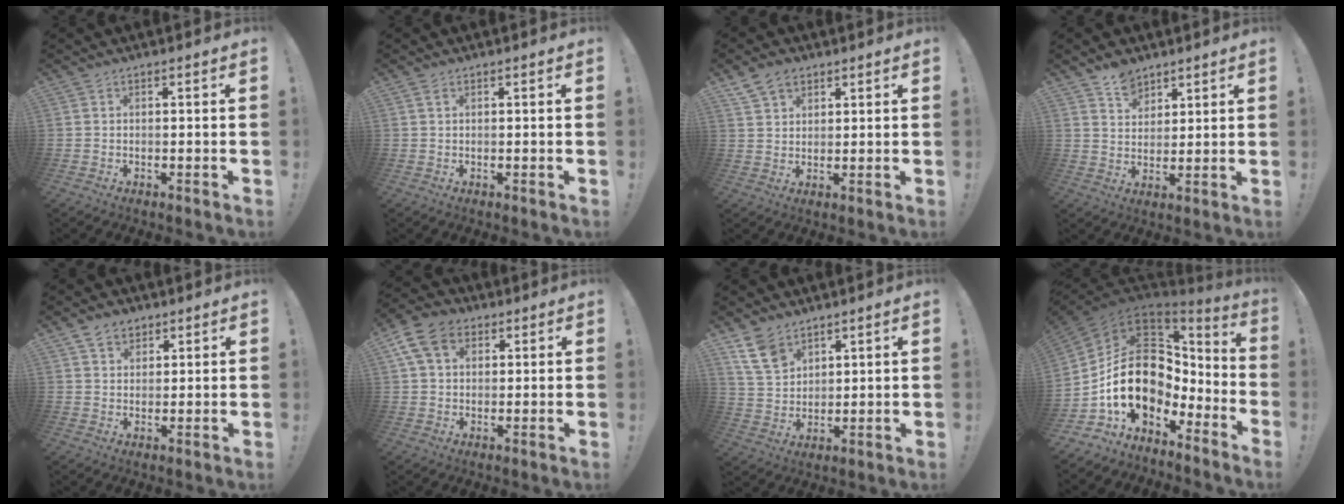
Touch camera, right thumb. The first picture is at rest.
{"total": 1.2, "force": [0.6, 0.5, 0.9], "torque": [-0.015, 0.000, 0.010]}
{"total": 6.4, "force": [4.2, 4.3, 2.2], "torque": [-0.036, -0.013, 0.081]}
{"total": 6.9, "force": [5.3, 4.1, 1.7], "torque": [-0.021, -0.037, 0.099]}
{"total": 5.3, "force": [3.4, 3.7, 1.4], "torque": [-0.021, -0.009, 0.064]}
{"total": 11.3, "force": [4.6, 8.0, 6.5], "torque": [-0.118, -0.006, 0.093]}
{"total": 10.9, "force": [7.1, 6.7, 4.8], "torque": [-0.090, -0.033, 0.142]}
{"total": 20.9, "force": [-0.2, 14.9, 14.6], "torque": [-0.263, -0.006, 0.029]}